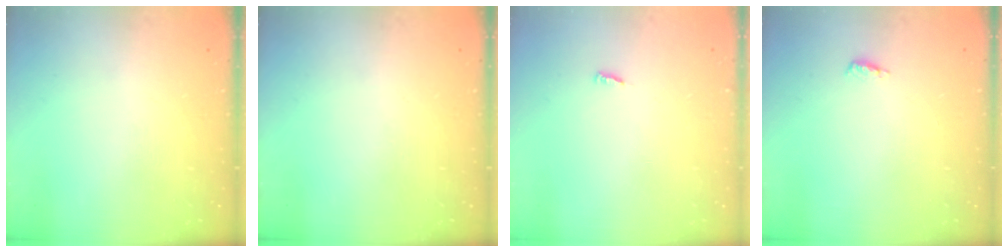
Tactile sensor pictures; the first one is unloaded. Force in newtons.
{"total": 0.0}
{"total": 3.0, "press": 3.0, "slide": 0.0}
{"total": 3.8, "press": 3.6, "slide": 1.2}